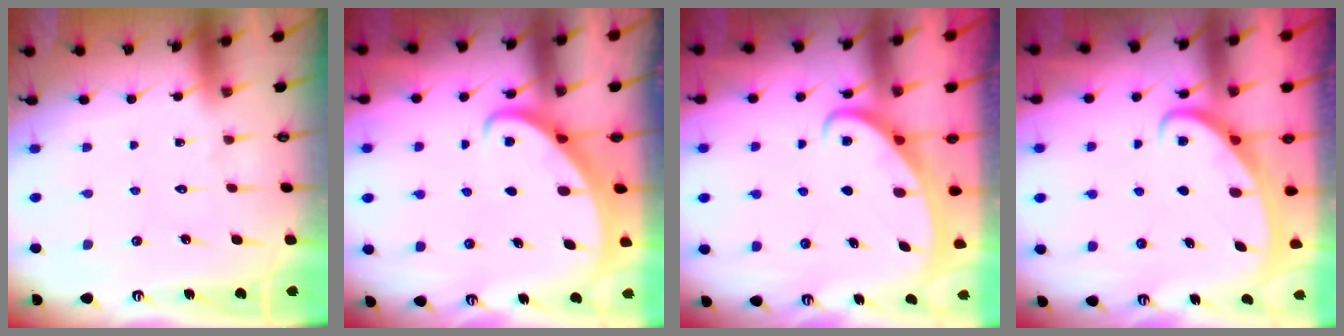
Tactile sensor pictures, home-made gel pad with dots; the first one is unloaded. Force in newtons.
{"total": 2.7, "press": 2.6, "slide": 0.3}
{"total": 2.6, "press": 2.6, "slide": 0.3}
{"total": 2.6, "press": 2.6, "slide": 0.3}